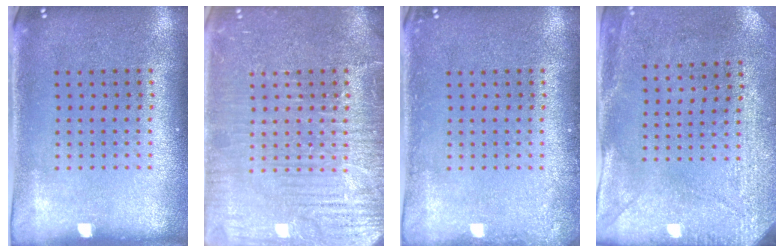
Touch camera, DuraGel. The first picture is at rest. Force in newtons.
{"total": 6.0, "press": 6.0, "slide": 0.7}
{"total": 1.1, "press": 1.1, "slide": 0.1}
{"total": 3.0, "press": 2.3, "slide": 1.9}